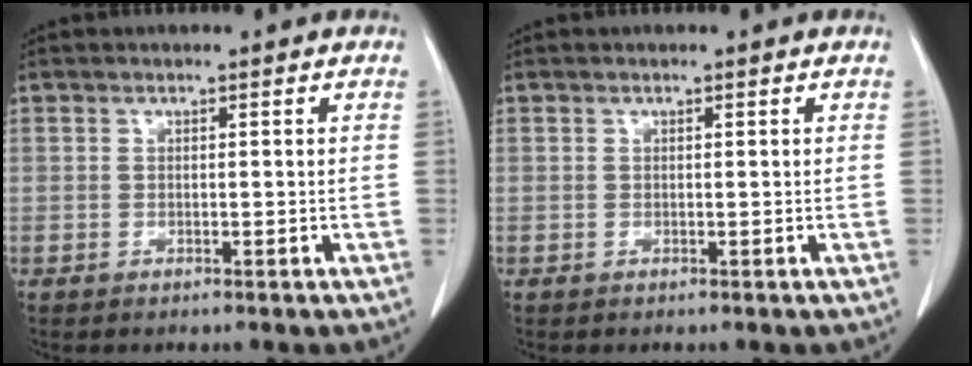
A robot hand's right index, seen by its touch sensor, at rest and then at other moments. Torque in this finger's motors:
{"motor_torque": [0.07, -0.05, -0.01, 0.00]}